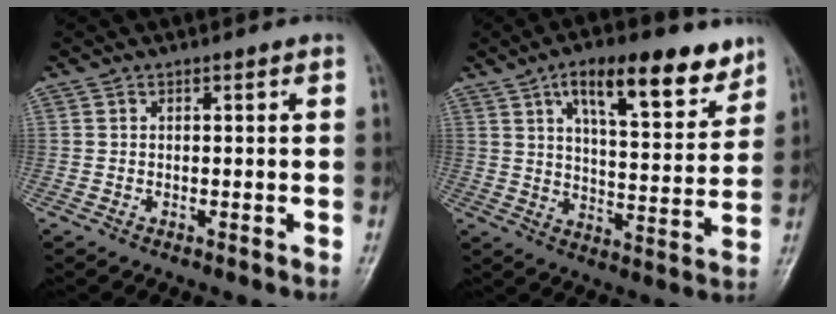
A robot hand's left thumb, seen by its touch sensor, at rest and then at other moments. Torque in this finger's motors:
{"motor_torque": [0.62, 0.53, 1.20, -0.91, 0.13]}